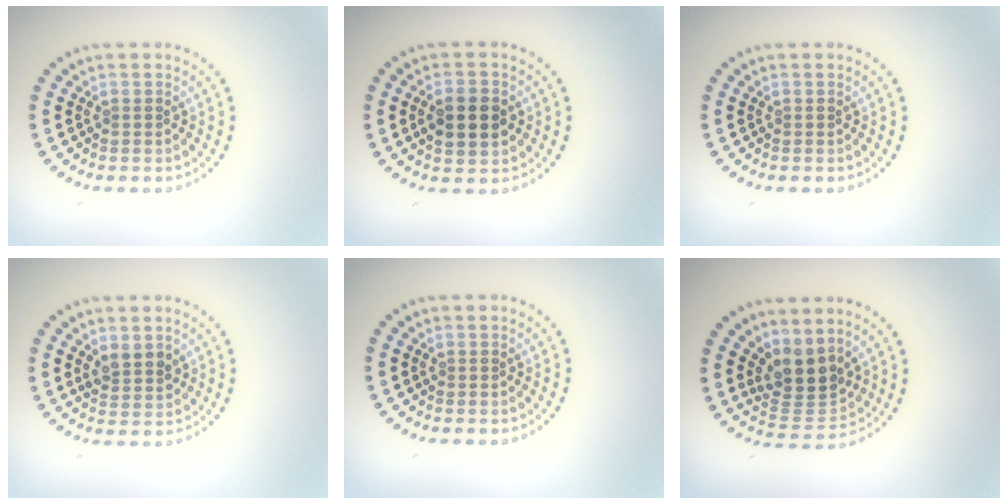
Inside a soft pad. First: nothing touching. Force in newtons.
{"total": 4.3, "press": 4.3, "slide": 0.1}
{"total": 0.0}
{"total": 1.8, "press": 1.7, "slide": 0.6}
{"total": 0.0}
{"total": 3.7, "press": 3.0, "slide": 2.1}